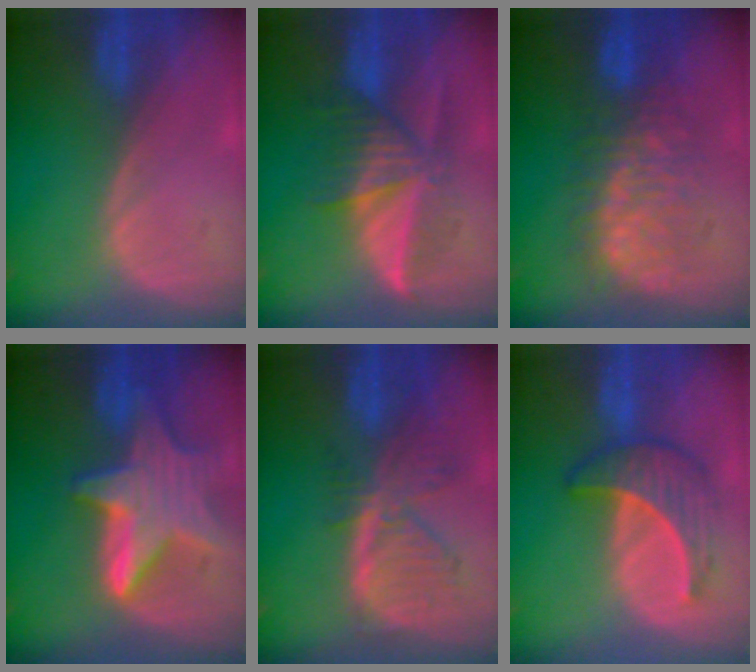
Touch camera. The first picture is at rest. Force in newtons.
{"total": 6.8, "press": 6.8, "slide": 0.4}
{"total": 8.0, "press": 8.0, "slide": 0.2}
{"total": 9.3, "press": 9.3, "slide": 0.8}
{"total": 8.1, "press": 7.0, "slide": 4.0}
{"total": 6.6, "press": 6.3, "slide": 2.1}